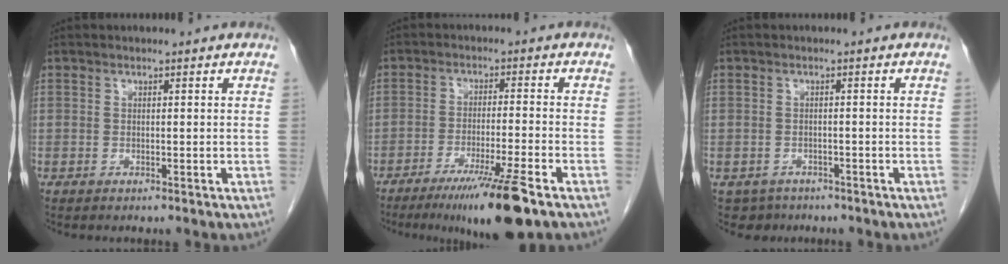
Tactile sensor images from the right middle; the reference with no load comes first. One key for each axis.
{"total": 10.8, "fx": -7.2, "fy": -0.6, "fz": 8.1, "tx": -0.131, "ty": -0.031, "tz": -0.119}
{"total": 3.4, "fx": -2.4, "fy": 2.4, "fz": 0.0, "tx": -0.002, "ty": 0.004, "tz": -0.035}